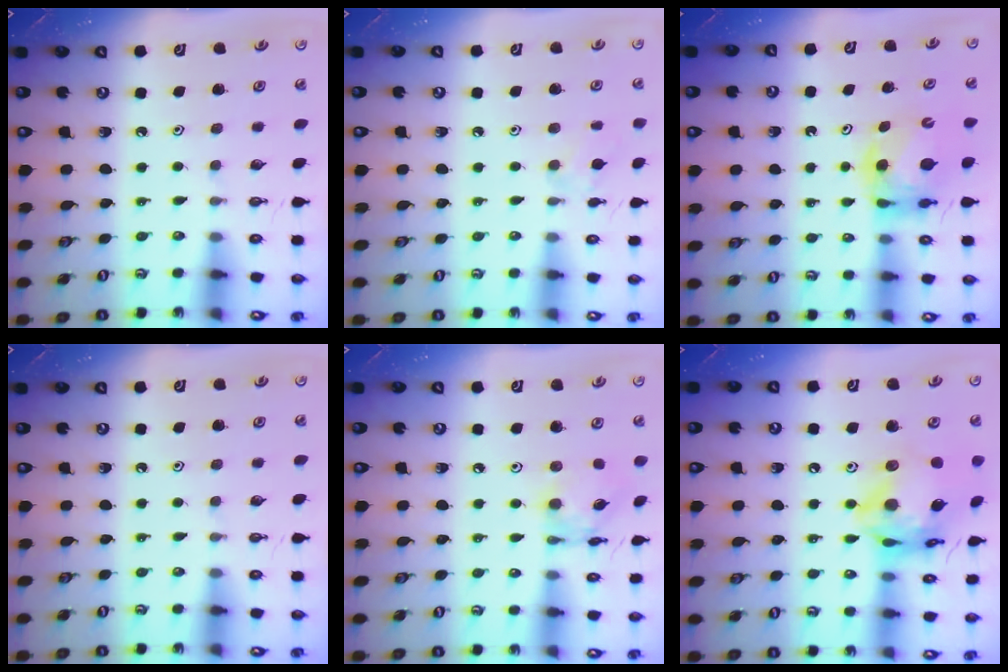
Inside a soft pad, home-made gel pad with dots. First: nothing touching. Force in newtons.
{"total": 7.3, "press": 7.3, "slide": 0.7}
{"total": 5.6, "press": 5.6, "slide": 0.5}
{"total": 0.0}
{"total": 8.8, "press": 8.8, "slide": 0.4}
{"total": 17.6, "press": 17.5, "slide": 1.8}